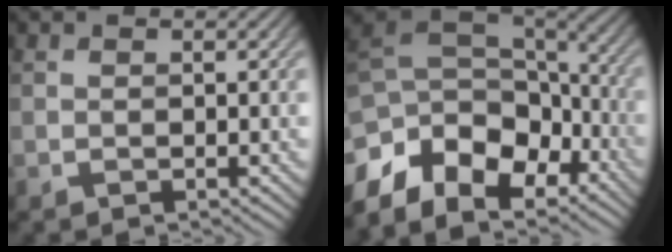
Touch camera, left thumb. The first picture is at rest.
{"total": 14.2, "force": [-7.4, 8.8, 8.4], "torque": [-0.232, -0.022, -0.116]}